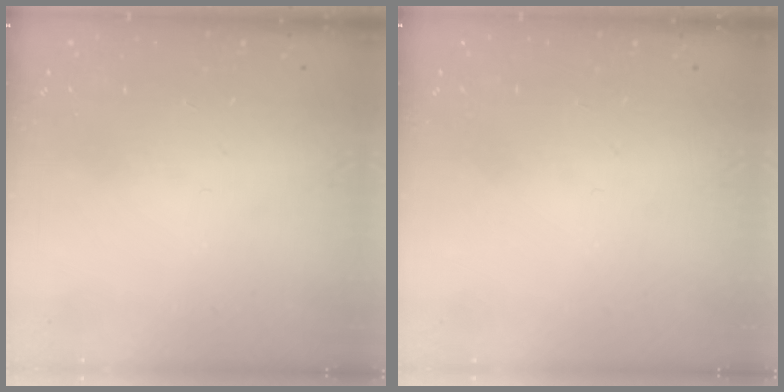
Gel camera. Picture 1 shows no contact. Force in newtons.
{"total": 0.0}